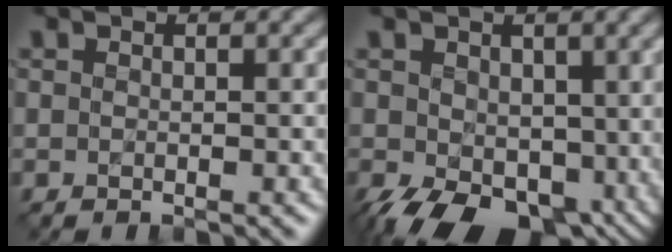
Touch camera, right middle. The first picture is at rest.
{"total": 9.6, "force": [-2.6, 6.1, 6.9], "torque": [-0.125, -0.034, -0.036]}